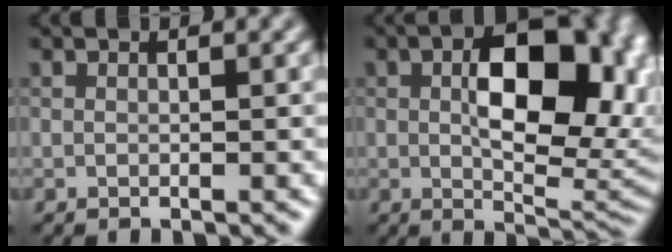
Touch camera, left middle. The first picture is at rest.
{"total": 10.7, "force": [1.1, 5.8, 8.9], "torque": [-0.123, -0.003, 0.039]}